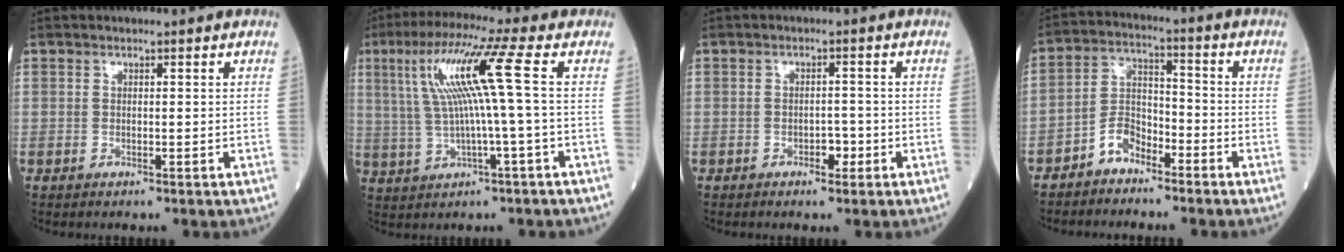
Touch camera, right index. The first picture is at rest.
{"total": 10.7, "force": [2.0, -1.1, 10.4], "torque": [-0.200, 0.027, 0.040]}
{"total": 2.1, "force": [-1.0, 1.1, 1.4], "torque": [-0.013, 0.006, -0.014]}
{"total": 5.6, "force": [-4.0, 3.1, 2.4], "torque": [-0.041, 0.012, -0.080]}